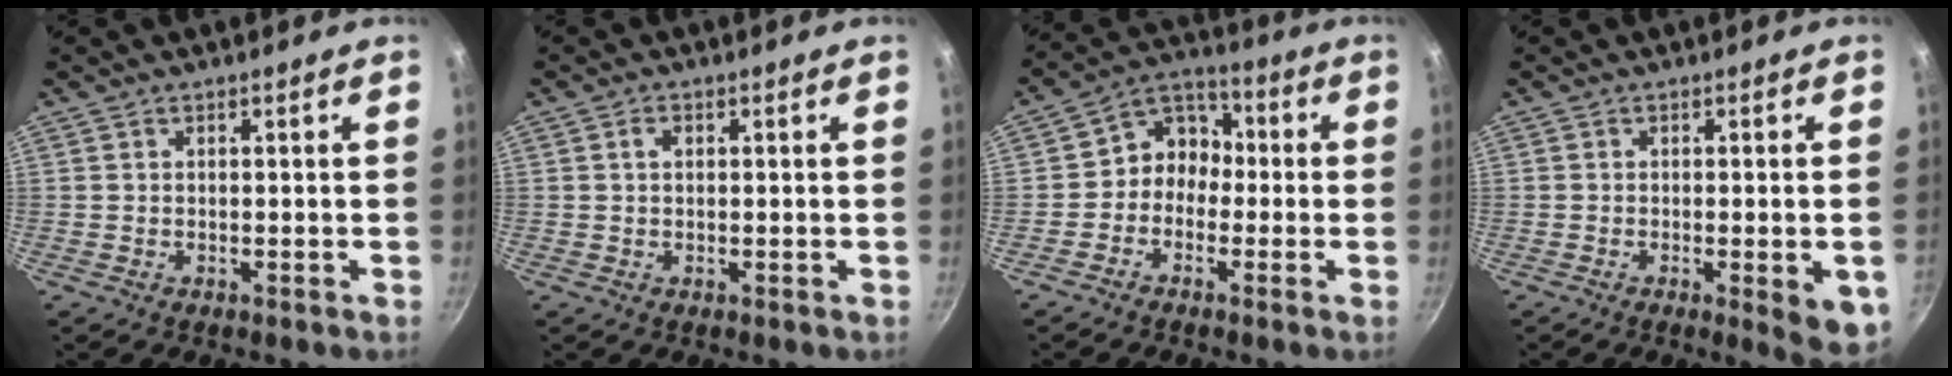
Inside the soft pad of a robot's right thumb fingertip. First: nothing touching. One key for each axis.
{"total": 1.5, "fx": 0.3, "fy": 1.1, "fz": 0.9, "tx": -0.014, "ty": 0.004, "tz": 0.004}
{"total": 7.5, "fx": -1.3, "fy": 6.4, "fz": 3.7, "tx": -0.020, "ty": 0.036, "tz": -0.043}
{"total": 7.1, "fx": -2.1, "fy": 1.7, "fz": 6.6, "tx": -0.069, "ty": -0.002, "tz": -0.022}